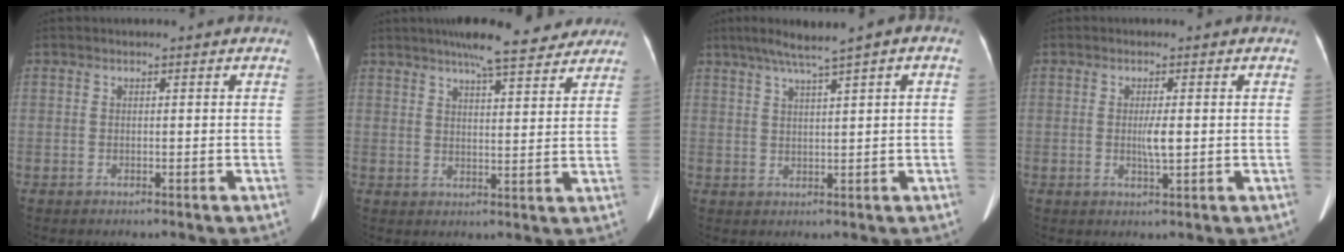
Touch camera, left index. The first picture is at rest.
{"total": 12.6, "force": [10.5, 2.2, 6.6], "torque": [-0.093, 0.019, 0.140]}
{"total": 6.9, "force": [3.7, 0.1, 5.8], "torque": [-0.097, 0.025, 0.062]}
{"total": 2.5, "force": [0.0, 0.3, 2.5], "torque": [-0.048, -0.003, 0.001]}